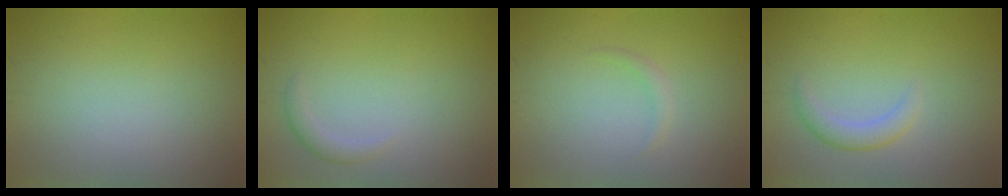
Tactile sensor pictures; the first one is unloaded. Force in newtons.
{"total": 1.2, "press": 1.2, "slide": 0.1}
{"total": 0.8, "press": 0.8, "slide": 0.0}
{"total": 1.7, "press": 1.7, "slide": 0.1}